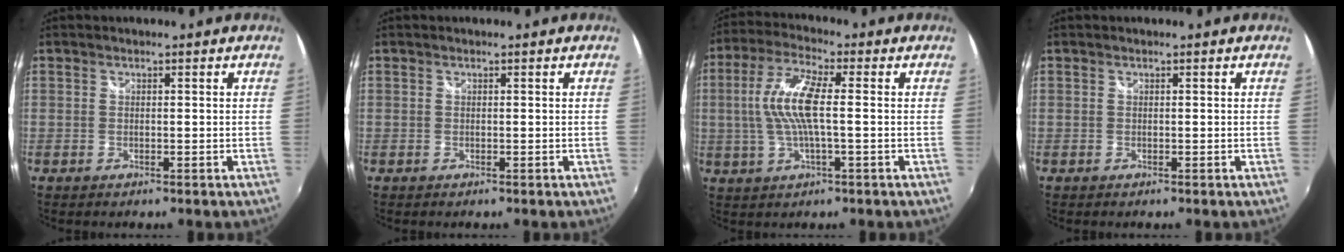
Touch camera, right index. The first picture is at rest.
{"total": 0.0}
{"total": 10.1, "force": [0.2, 2.2, 9.8], "torque": [-0.196, 0.004, 0.005]}
{"total": 0.0}